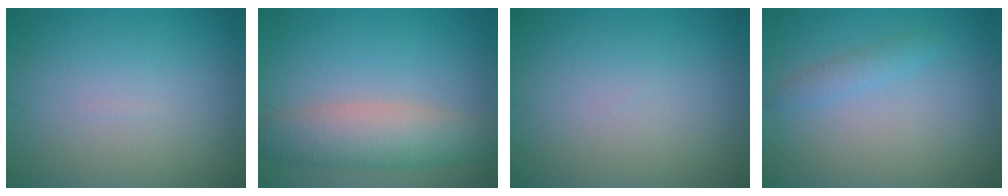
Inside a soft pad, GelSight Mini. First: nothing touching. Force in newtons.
{"total": 5.3, "press": 5.3, "slide": 0.3}
{"total": 0.0}
{"total": 1.3, "press": 1.3, "slide": 0.1}